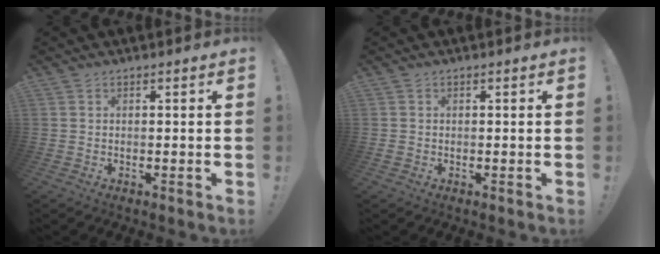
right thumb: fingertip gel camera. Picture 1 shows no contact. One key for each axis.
{"total": 0.6, "fx": -0.2, "fy": 0.5, "fz": 0.1, "tx": -0.003, "ty": 0.002, "tz": -0.004}